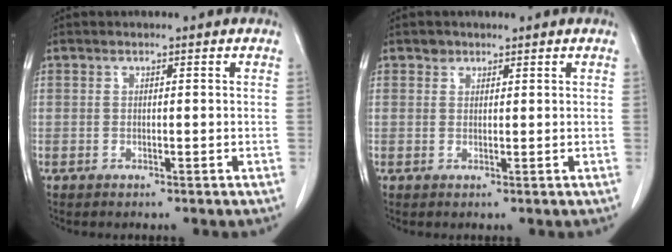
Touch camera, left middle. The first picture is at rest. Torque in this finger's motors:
{"motor_torque": [-0.14, 0.16, -0.12, 0.00]}